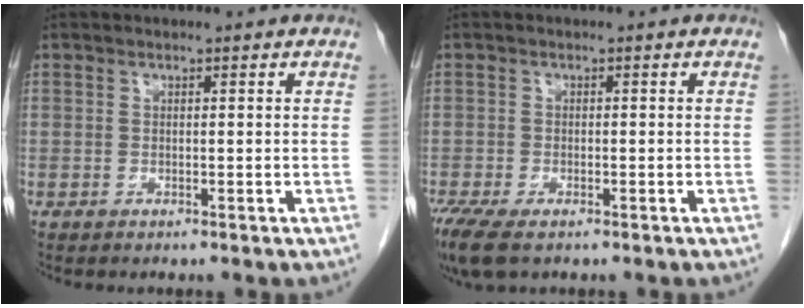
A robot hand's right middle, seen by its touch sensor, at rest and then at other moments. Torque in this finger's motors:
{"motor_torque": [1.02, -0.49, 0.03, 0.06]}